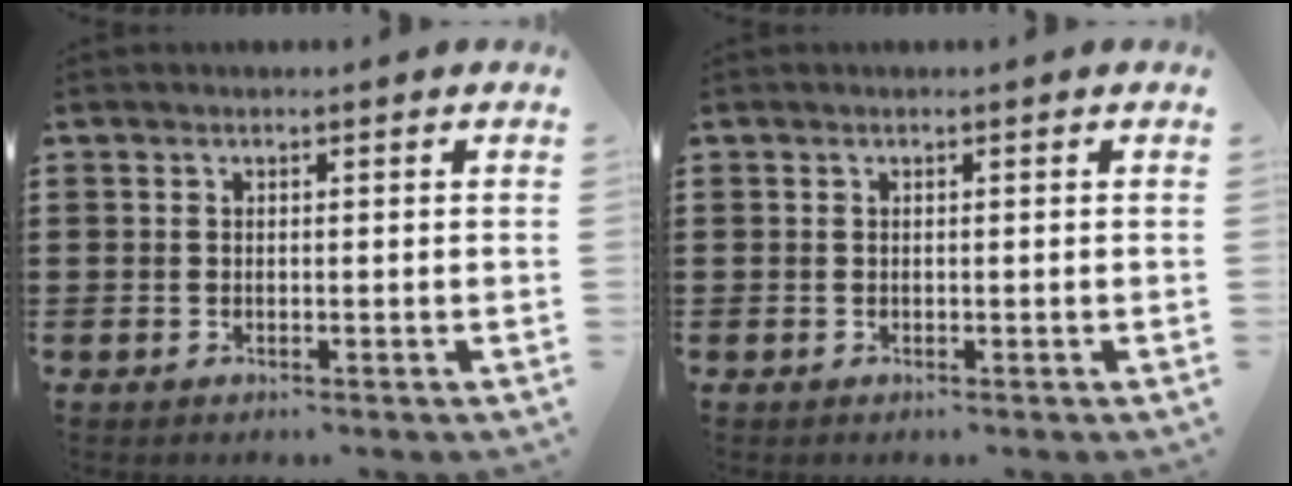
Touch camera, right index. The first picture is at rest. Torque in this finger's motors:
{"motor_torque": [0.00, 0.46, 0.00, 0.00]}